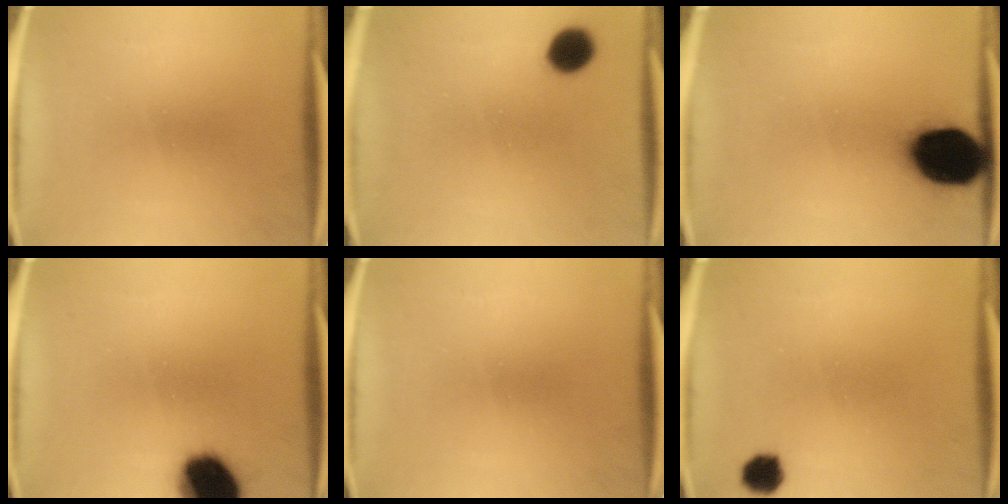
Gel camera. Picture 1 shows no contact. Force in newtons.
{"total": 6.1}
{"total": 17.6}
{"total": 16.4}
{"total": 0.0}
{"total": 3.9}